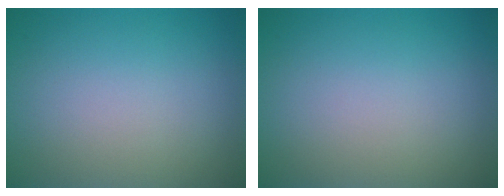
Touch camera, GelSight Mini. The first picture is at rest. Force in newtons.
{"total": 0.0}